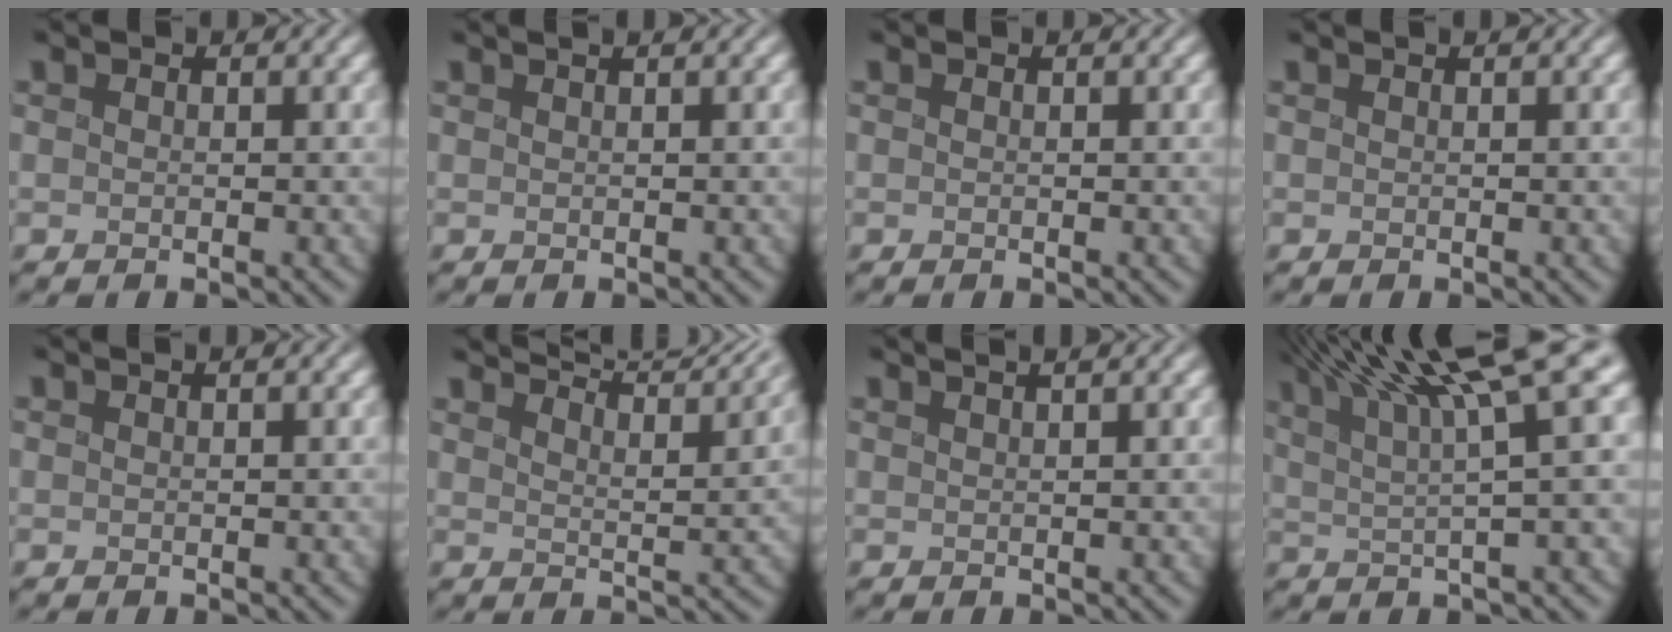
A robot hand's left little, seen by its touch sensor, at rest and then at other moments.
{"total": 0.8, "force": [0.6, 0.1, 0.5], "torque": [0.005, 0.007, 0.000]}
{"total": 0.0}
{"total": 0.0}
{"total": 0.0}
{"total": 9.3, "force": [8.1, 1.9, 4.1], "torque": [-0.052, 0.015, 0.081]}
{"total": 2.2, "force": [1.5, 0.6, 1.5], "torque": [0.008, 0.016, -0.004]}
{"total": 11.9, "force": [6.2, 2.4, 9.9], "torque": [-0.138, 0.026, 0.089]}